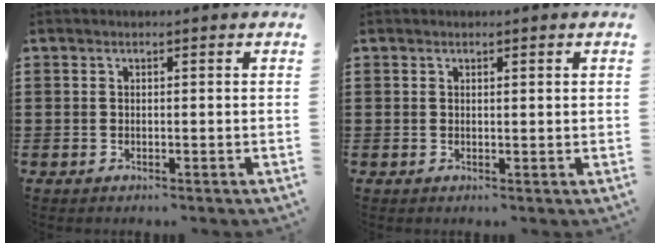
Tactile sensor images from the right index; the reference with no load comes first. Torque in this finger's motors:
{"motor_torque": [-0.14, 0.10, 0.00, -0.01]}